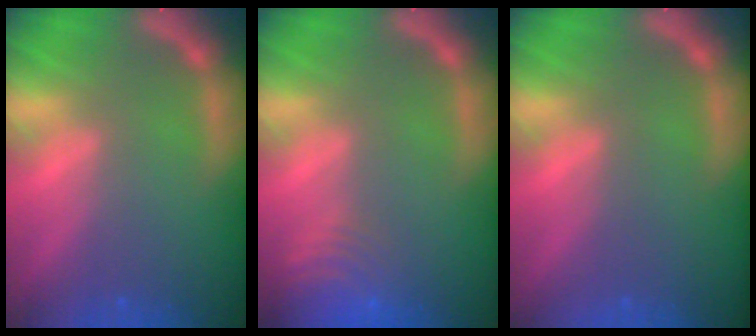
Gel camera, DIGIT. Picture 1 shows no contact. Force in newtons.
{"total": 8.0}
{"total": 0.0}